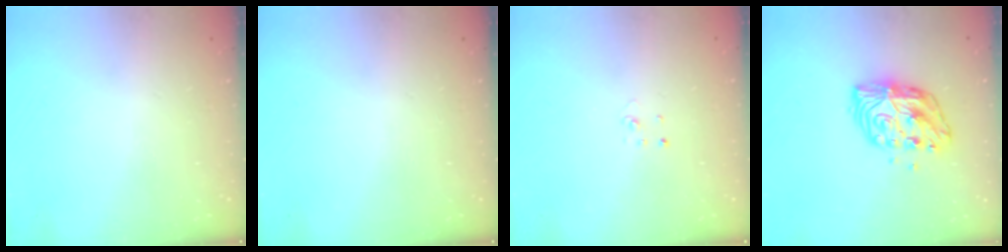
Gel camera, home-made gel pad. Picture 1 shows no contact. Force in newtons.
{"total": 0.0}
{"total": 2.0, "press": 2.0, "slide": 0.1}
{"total": 11.3, "press": 11.3, "slide": 0.7}